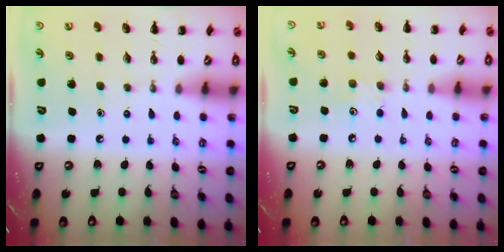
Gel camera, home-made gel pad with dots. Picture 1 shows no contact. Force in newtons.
{"total": 5.2, "press": 5.0, "slide": 1.3}